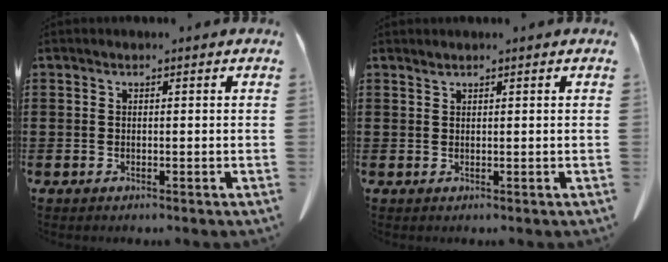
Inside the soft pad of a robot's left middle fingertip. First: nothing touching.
{"total": 0.7, "force": [0.7, 0.0, 0.3], "torque": [-0.007, -0.003, 0.014]}